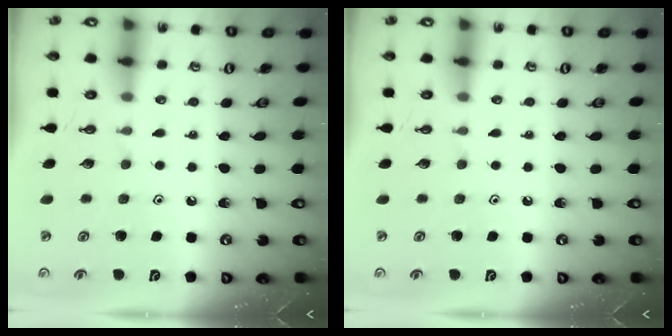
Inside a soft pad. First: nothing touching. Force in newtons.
{"total": 0.0}